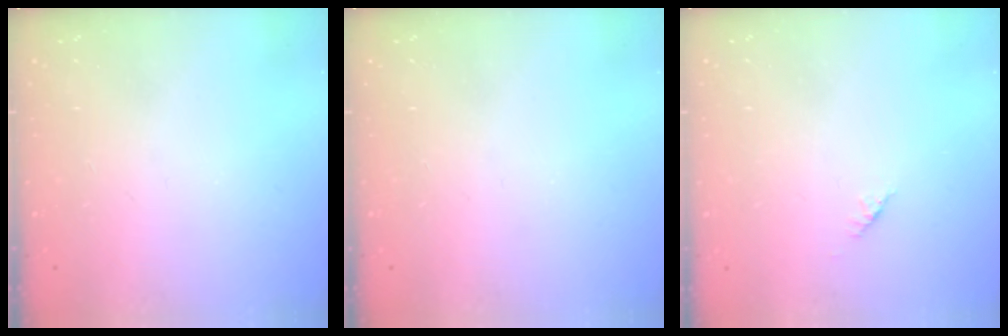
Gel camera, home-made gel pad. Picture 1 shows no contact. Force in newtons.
{"total": 0.0}
{"total": 1.4, "press": 1.3, "slide": 0.5}